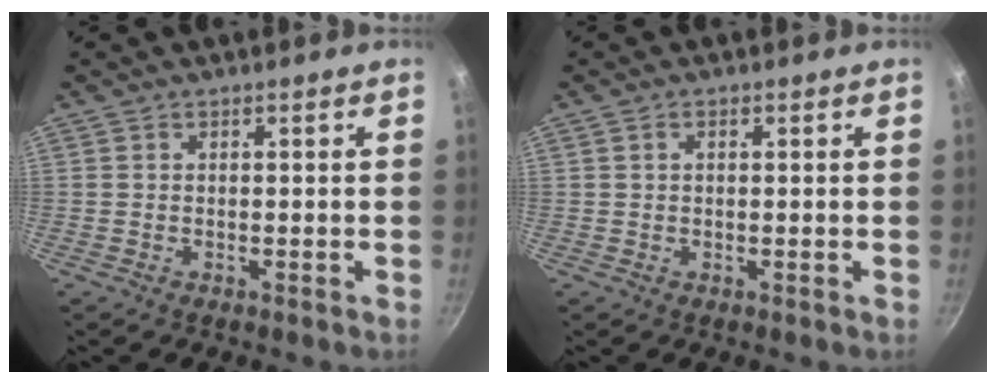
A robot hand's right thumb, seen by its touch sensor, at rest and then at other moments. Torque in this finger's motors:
{"motor_torque": [-0.14, -0.55, -0.37, -0.02, -0.01]}